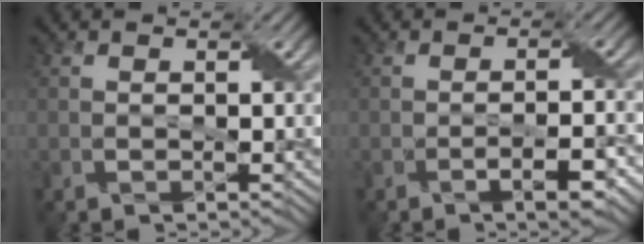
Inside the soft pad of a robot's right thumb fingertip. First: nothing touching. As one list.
[{"total": 3.4, "force": [-1.7, 0.7, 2.8], "torque": [-0.048, 0.002, -0.025]}]